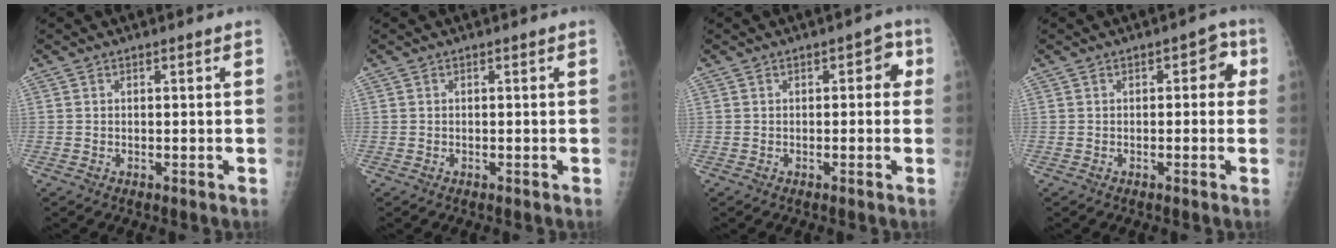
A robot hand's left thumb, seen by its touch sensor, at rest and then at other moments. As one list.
[{"total": 0.0}, {"total": 3.4, "force": [0.6, 2.0, 2.6], "torque": [-0.003, 0.008, -0.005]}, {"total": 3.9, "force": [0.6, 2.4, 3.0], "torque": [-0.005, 0.009, -0.006]}]